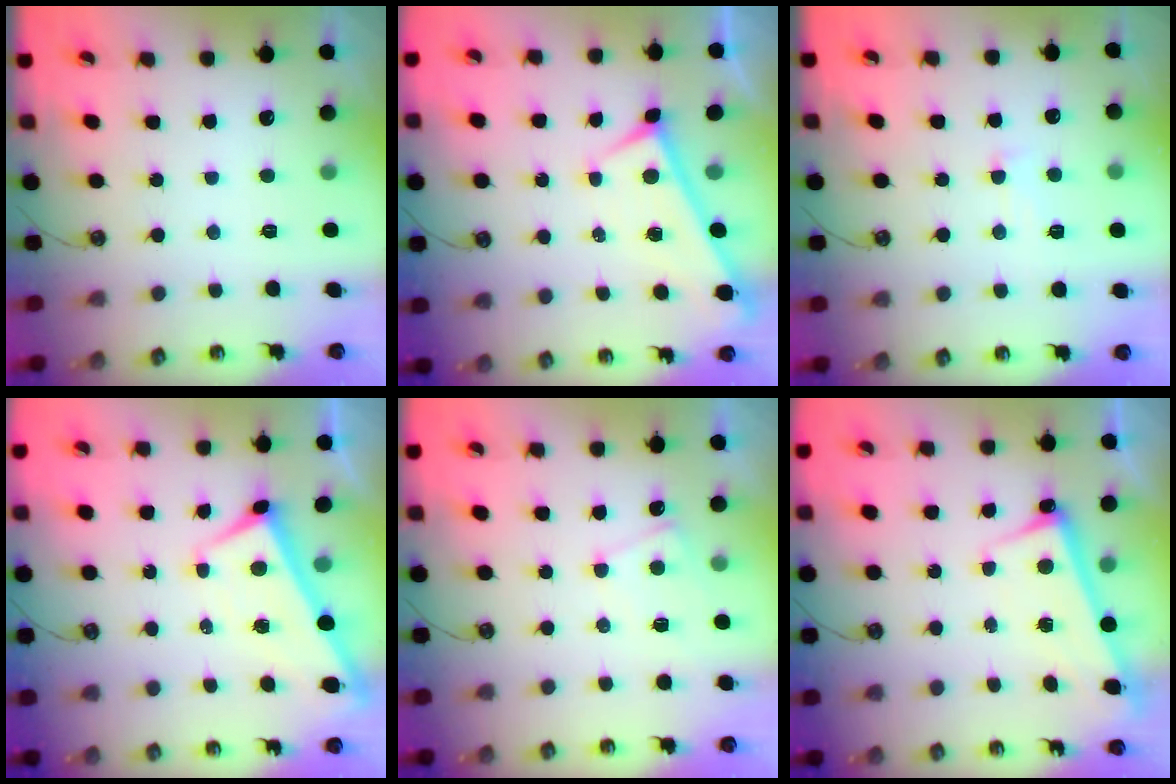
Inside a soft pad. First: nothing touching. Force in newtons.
{"total": 0.0}
{"total": 1.9, "press": 1.6, "slide": 0.9}
{"total": 2.1, "press": 2.1, "slide": 0.3}
{"total": 1.6, "press": 1.6, "slide": 0.5}
{"total": 2.7, "press": 2.6, "slide": 0.6}